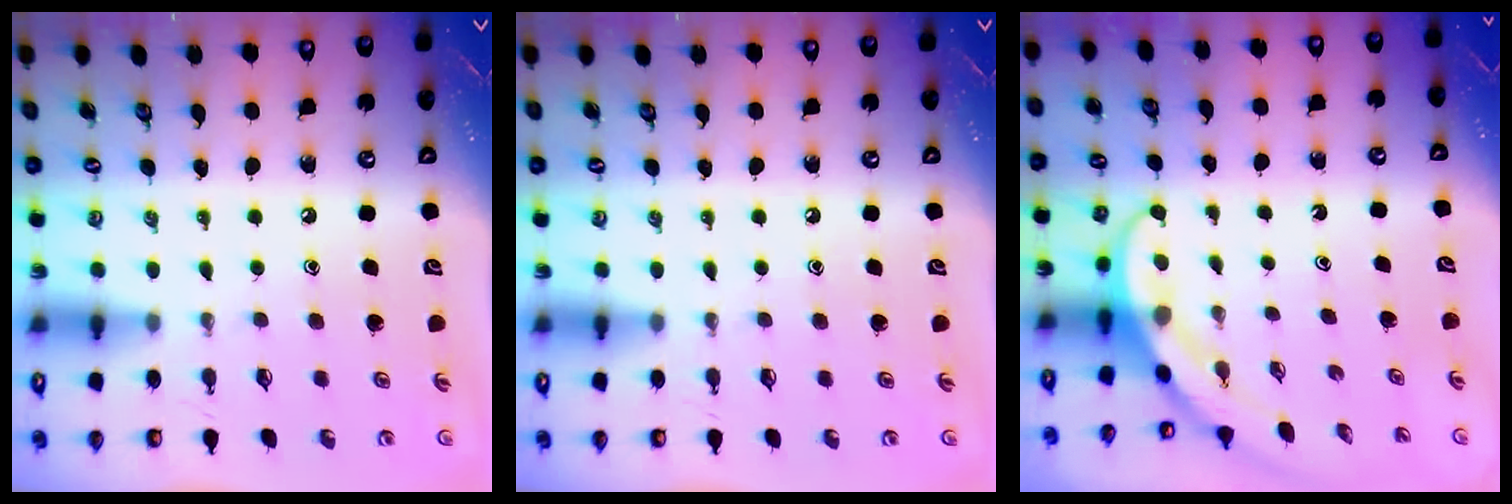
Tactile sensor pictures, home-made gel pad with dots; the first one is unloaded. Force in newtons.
{"total": 0.0}
{"total": 3.8, "press": 3.8, "slide": 0.3}